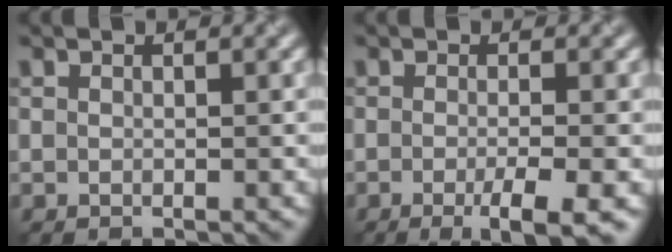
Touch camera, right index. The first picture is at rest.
{"total": 3.8, "force": [-1.4, 0.7, 3.4], "torque": [-0.053, -0.006, -0.026]}